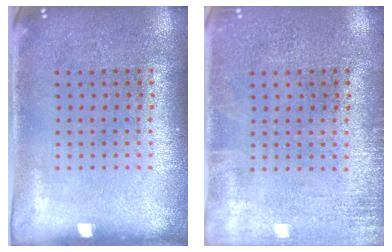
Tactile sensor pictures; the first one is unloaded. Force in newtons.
{"total": 1.5, "press": 1.5, "slide": 0.2}